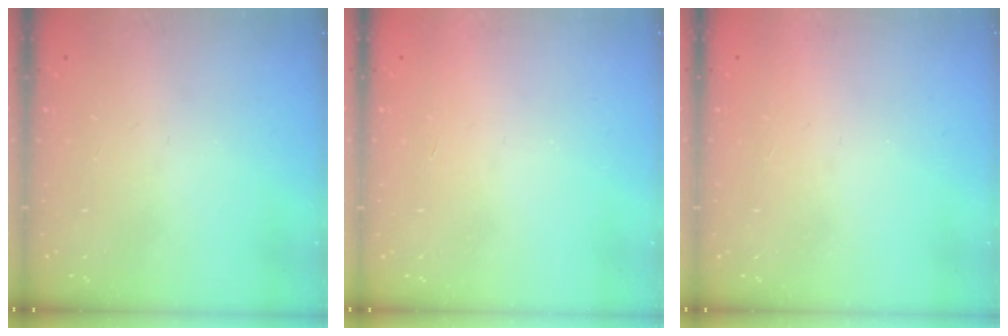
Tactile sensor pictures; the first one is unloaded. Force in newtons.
{"total": 1.5, "press": 1.5, "slide": 0.1}
{"total": 1.5, "press": 1.5, "slide": 0.1}